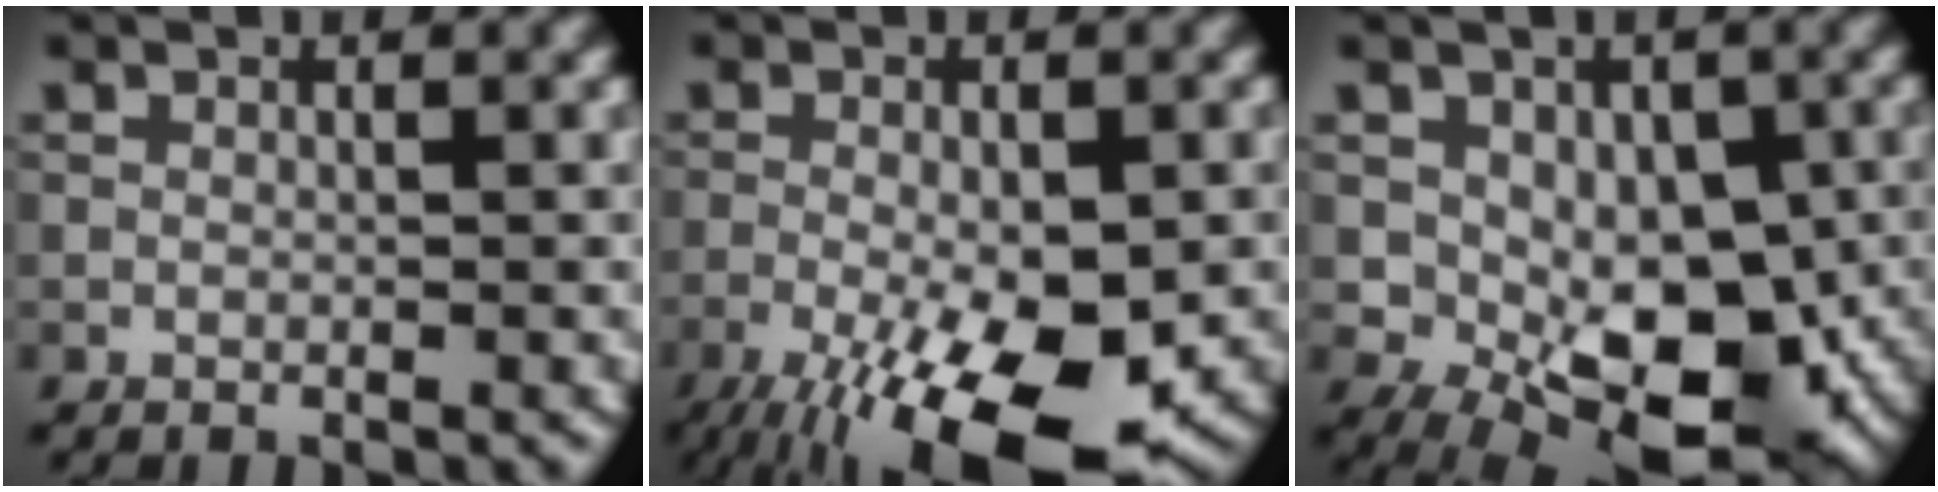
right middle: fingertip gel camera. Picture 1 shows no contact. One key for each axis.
{"total": 11.6, "fx": -5.6, "fy": 3.7, "fz": 9.5, "tx": -0.166, "ty": -0.025, "tz": -0.086}
{"total": 9.5, "fx": -1.8, "fy": 5.9, "fz": 7.2, "tx": -0.094, "ty": -0.005, "tz": -0.028}